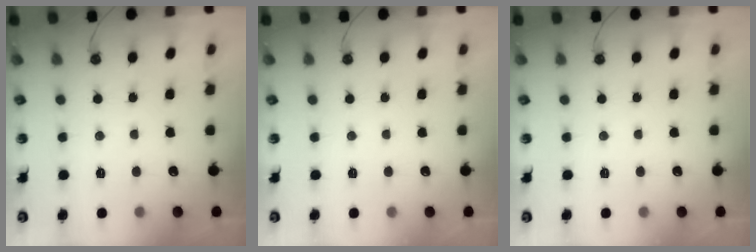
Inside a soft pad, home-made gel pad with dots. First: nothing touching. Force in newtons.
{"total": 0.0}
{"total": 0.0}